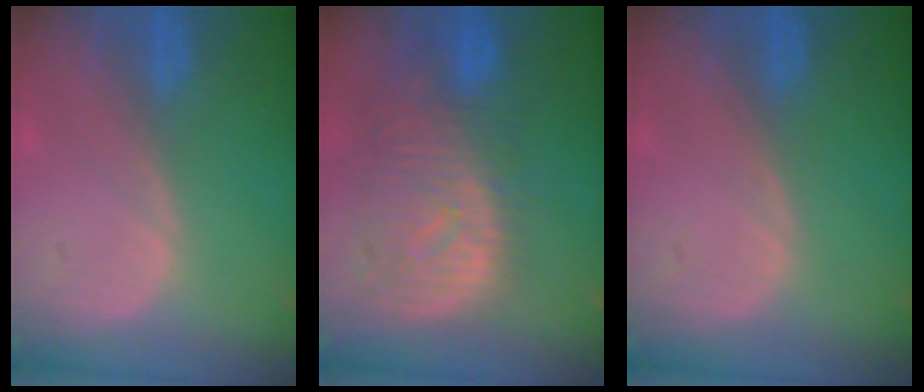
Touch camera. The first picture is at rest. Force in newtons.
{"total": 11.1, "press": 9.8, "slide": 5.2}
{"total": 0.0}